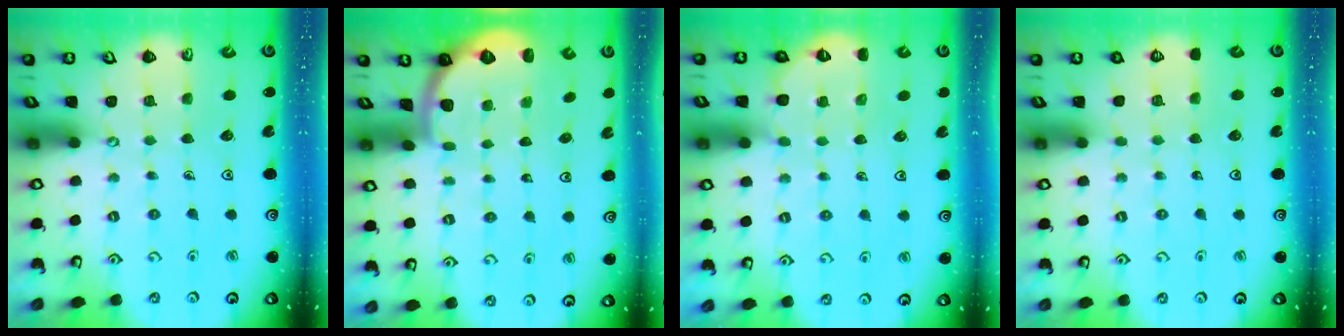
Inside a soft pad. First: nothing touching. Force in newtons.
{"total": 1.6, "press": 1.6, "slide": 0.1}
{"total": 3.9, "press": 3.9, "slide": 0.6}
{"total": 0.0}